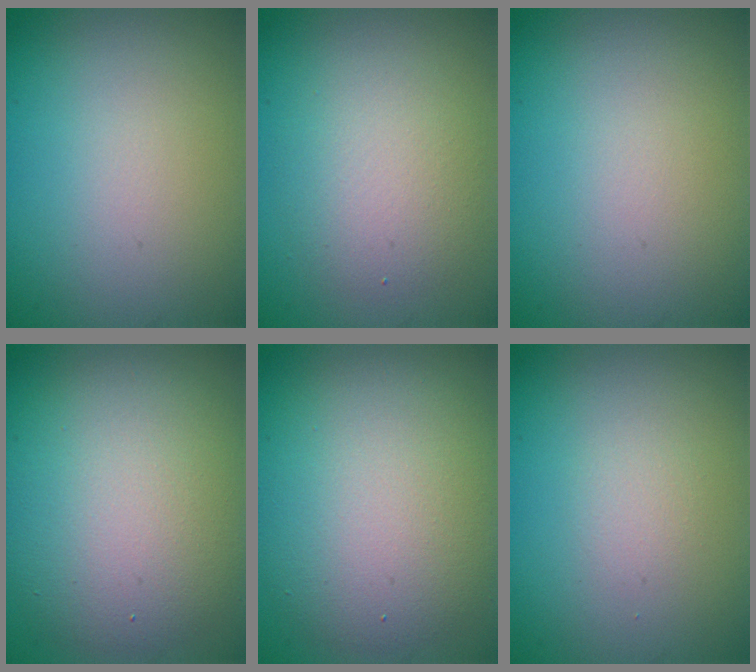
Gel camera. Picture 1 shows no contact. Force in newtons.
{"total": 3.4, "press": 3.4, "slide": 0.2}
{"total": 0.0}
{"total": 8.7, "press": 8.7, "slide": 0.3}
{"total": 8.7, "press": 8.7, "slide": 0.6}
{"total": 1.0, "press": 0.9, "slide": 0.1}